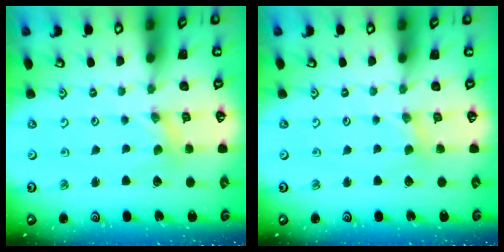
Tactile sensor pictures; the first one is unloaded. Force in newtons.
{"total": 0.9, "press": 0.9, "slide": 0.2}